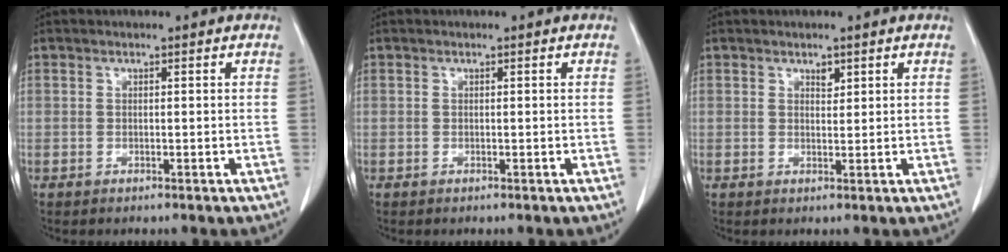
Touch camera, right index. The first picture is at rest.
{"total": 0.0}
{"total": 1.2, "force": [0.8, 0.6, 0.7], "torque": [-0.007, -0.004, 0.013]}